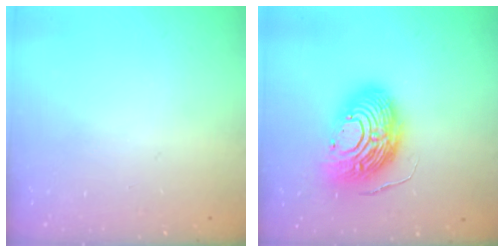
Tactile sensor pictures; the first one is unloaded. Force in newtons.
{"total": 17.4, "press": 17.3, "slide": 1.8}